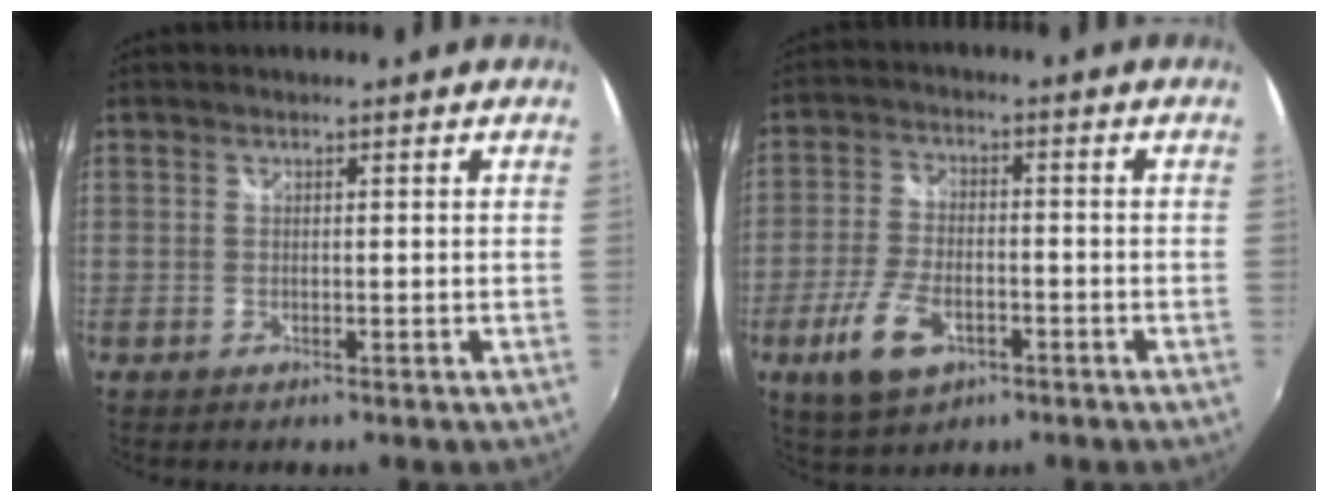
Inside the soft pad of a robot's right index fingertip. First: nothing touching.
{"total": 9.9, "force": [-4.6, 5.2, 7.1], "torque": [-0.160, -0.008, -0.080]}